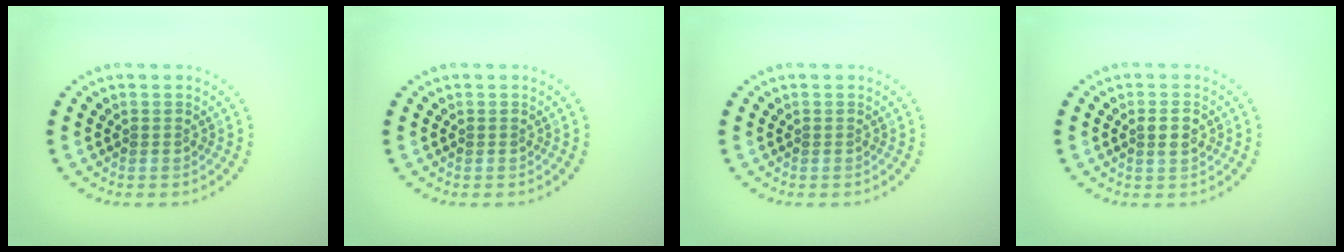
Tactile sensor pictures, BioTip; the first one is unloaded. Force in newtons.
{"total": 0.0}
{"total": 0.0}
{"total": 1.5, "press": 1.5, "slide": 0.2}